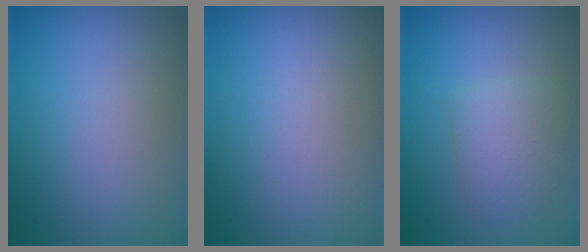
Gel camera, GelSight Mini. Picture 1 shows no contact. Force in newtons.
{"total": 0.0}
{"total": 2.9, "press": 2.9, "slide": 0.2}